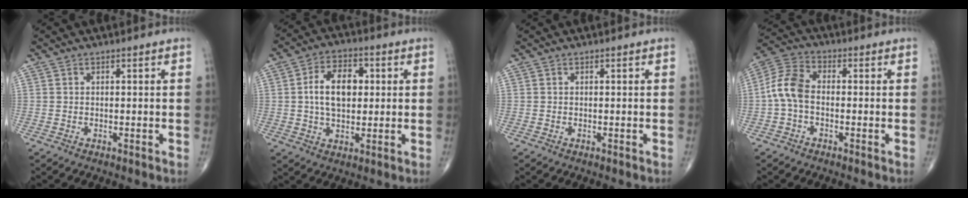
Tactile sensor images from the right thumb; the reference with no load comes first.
{"total": 10.4, "force": [1.2, 6.4, 8.1], "torque": [-0.124, 0.011, 0.020]}
{"total": 0.0}
{"total": 7.6, "force": [-1.0, 4.7, 5.8], "torque": [-0.121, 0.023, -0.033]}